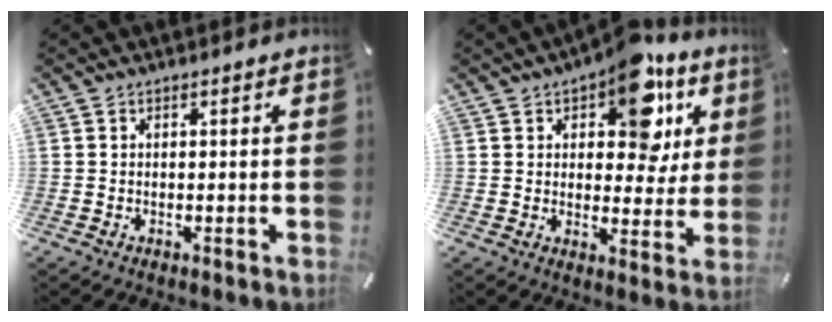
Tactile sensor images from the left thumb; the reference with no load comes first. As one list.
[{"total": 14.4, "force": [7.6, 8.0, 9.2], "torque": [-0.120, -0.036, 0.128]}]